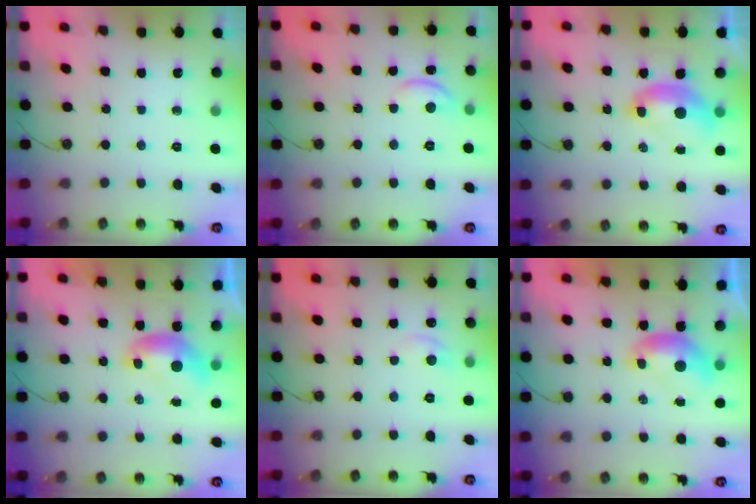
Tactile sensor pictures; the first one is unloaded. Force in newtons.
{"total": 0.7, "press": 0.6, "slide": 0.3}
{"total": 2.4, "press": 2.4, "slide": 0.6}
{"total": 0.0}
{"total": 1.0, "press": 0.7, "slide": 0.8}
{"total": 0.0}